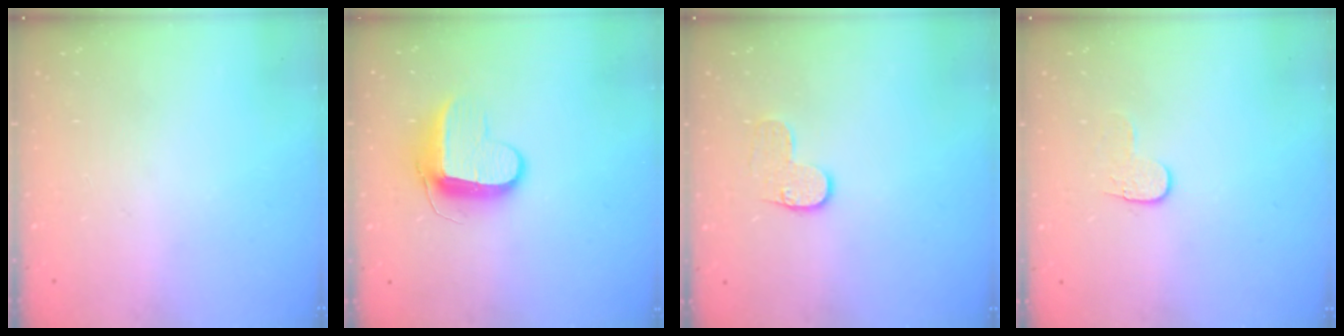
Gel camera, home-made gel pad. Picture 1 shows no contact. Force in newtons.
{"total": 9.7, "press": 9.7, "slide": 0.9}
{"total": 6.7, "press": 6.7, "slide": 0.1}
{"total": 3.8, "press": 3.8, "slide": 0.5}